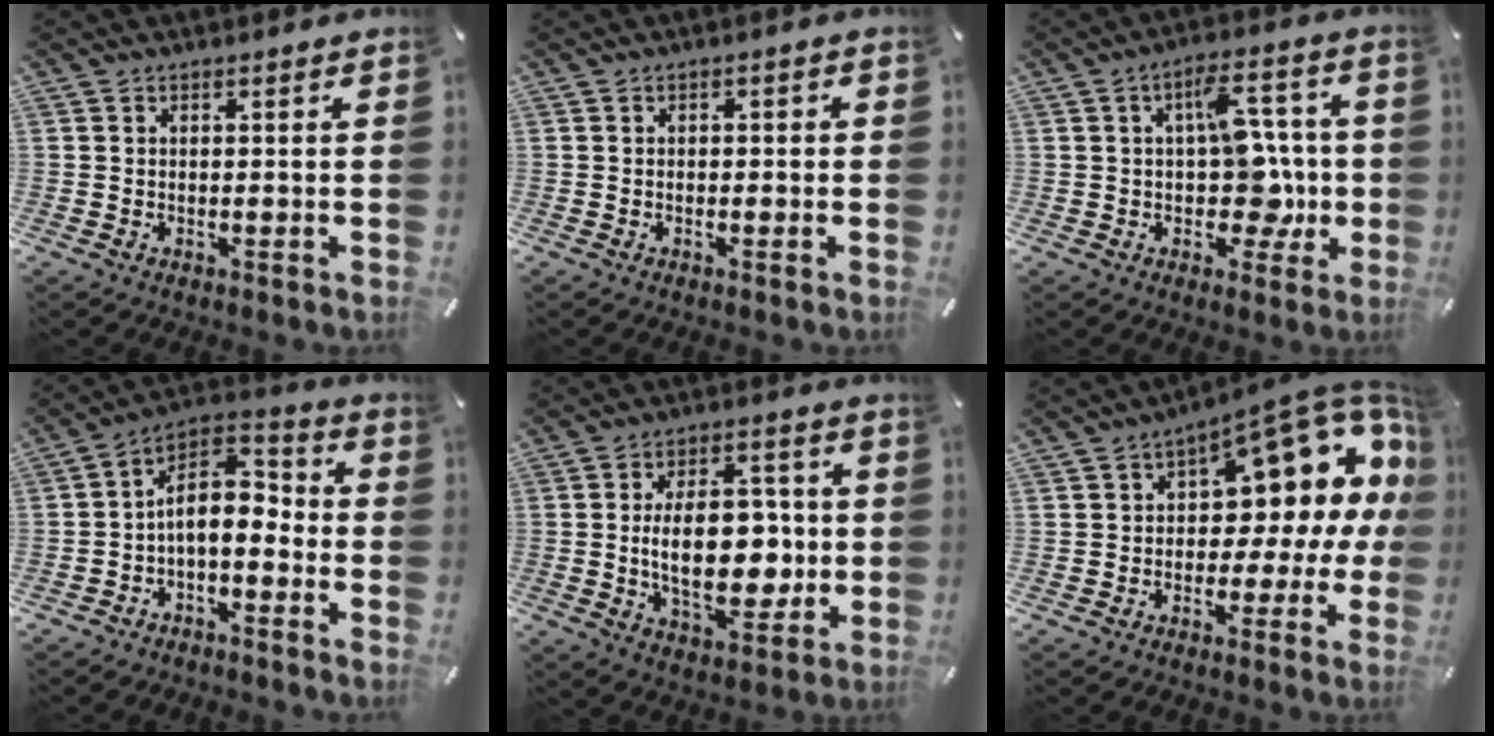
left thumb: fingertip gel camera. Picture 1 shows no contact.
{"total": 1.0, "force": [-0.6, 0.6, 0.5], "torque": [-0.010, 0.003, -0.012]}
{"total": 12.4, "force": [0.7, 8.2, 9.3], "torque": [-0.124, 0.005, 0.014]}
{"total": 9.5, "force": [-1.5, 6.4, 6.9], "torque": [-0.107, -0.001, -0.030]}
{"total": 16.6, "force": [-0.8, 9.4, 13.6], "torque": [-0.229, -0.004, -0.017]}
{"total": 15.0, "force": [7.2, 7.4, 10.9], "torque": [-0.137, -0.064, 0.116]}